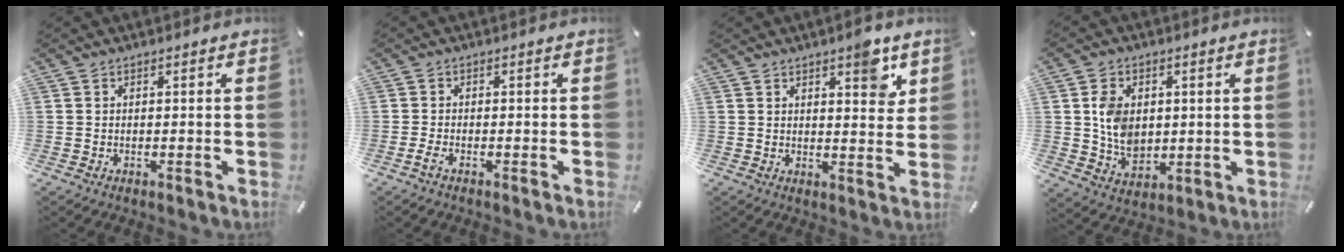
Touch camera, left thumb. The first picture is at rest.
{"total": 1.7, "force": [-1.0, 0.5, 1.2], "torque": [-0.021, 0.001, -0.018]}
{"total": 6.6, "force": [4.2, 2.9, 4.2], "torque": [-0.028, -0.029, 0.064]}
{"total": 8.7, "force": [1.1, 7.1, 4.9], "torque": [-0.107, 0.005, 0.021]}